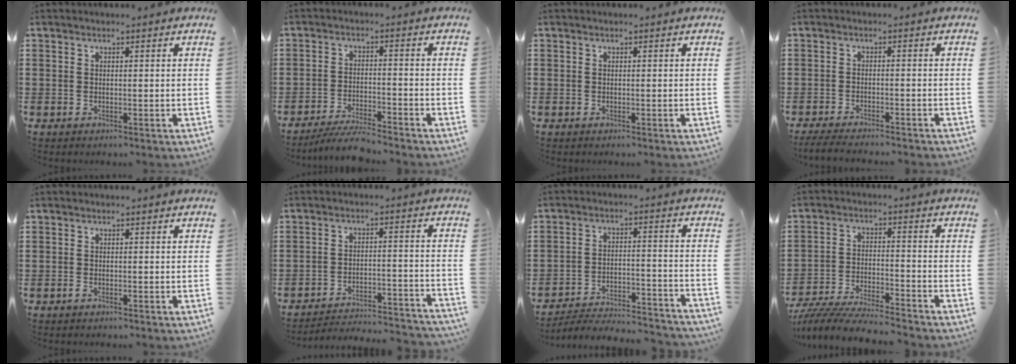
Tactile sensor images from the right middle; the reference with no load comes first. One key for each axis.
{"total": 4.8, "fx": -4.5, "fy": 0.1, "fz": 1.6, "tx": -0.034, "ty": -0.006, "tz": -0.089}
{"total": 0.0}
{"total": 2.8, "fx": -2.7, "fy": 0.0, "fz": 0.8, "tx": -0.019, "ty": -0.002, "tz": -0.056}
{"total": 0.6, "fx": -0.5, "fy": 0.1, "fz": 0.3, "tx": -0.007, "ty": -0.002, "tz": -0.009}
{"total": 3.7, "fx": -3.6, "fy": 0.3, "fz": 1.0, "tx": -0.024, "ty": -0.003, "tz": -0.078}
{"total": 4.6, "fx": -4.4, "fy": 0.5, "fz": 1.3, "tx": -0.032, "ty": -0.001, "tz": -0.093}
{"total": 6.7, "fx": -6.5, "fy": 0.4, "fz": 1.9, "tx": -0.044, "ty": -0.003, "tz": -0.128}